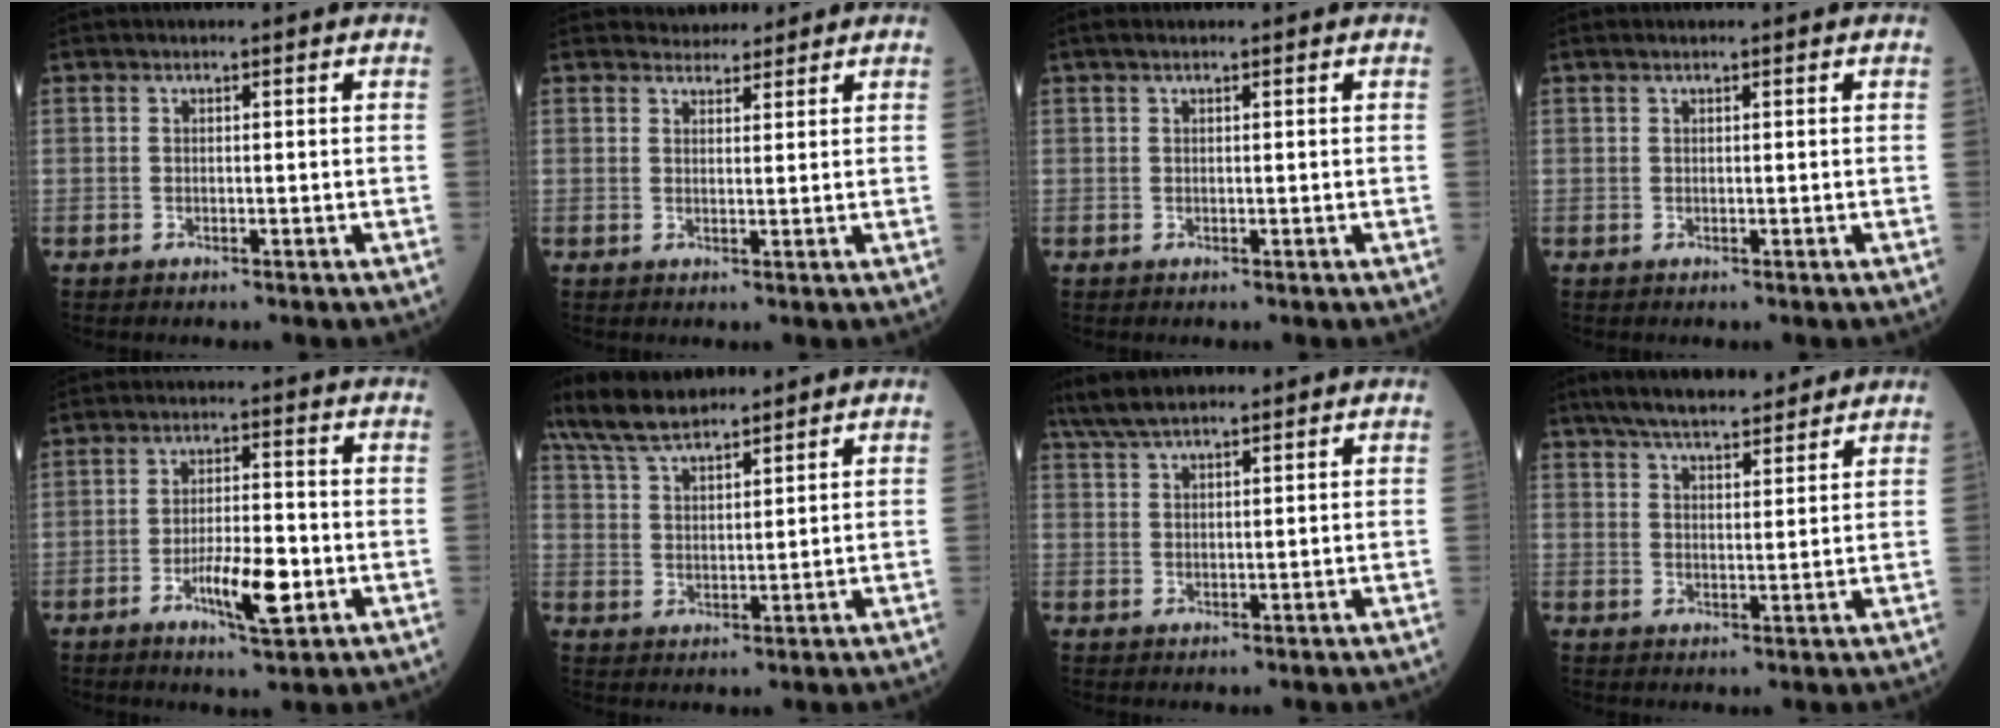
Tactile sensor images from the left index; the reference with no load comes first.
{"total": 2.8, "force": [2.6, 1.0, 0.1], "torque": [-0.001, 0.010, 0.040]}
{"total": 0.7, "force": [0.5, 0.1, 0.5], "torque": [-0.013, 0.012, 0.009]}
{"total": 0.0}
{"total": 7.6, "force": [-2.8, 1.7, 6.9], "torque": [-0.125, -0.006, -0.045]}
{"total": 10.2, "force": [8.6, 2.3, 4.8], "torque": [-0.104, 0.019, 0.165]}
{"total": 6.9, "force": [5.8, 1.4, 3.5], "torque": [-0.071, 0.029, 0.109]}
{"total": 12.1, "force": [10.5, 2.5, 5.5], "torque": [-0.088, 0.023, 0.160]}